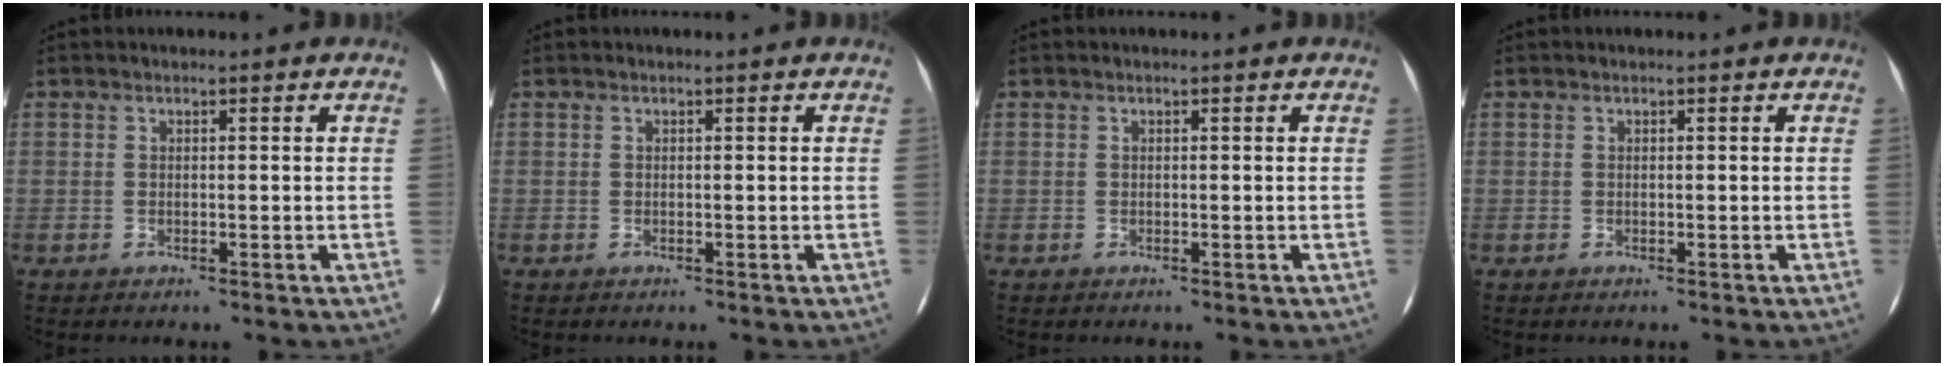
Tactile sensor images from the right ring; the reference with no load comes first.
{"total": 0.0}
{"total": 0.0}
{"total": 0.0}